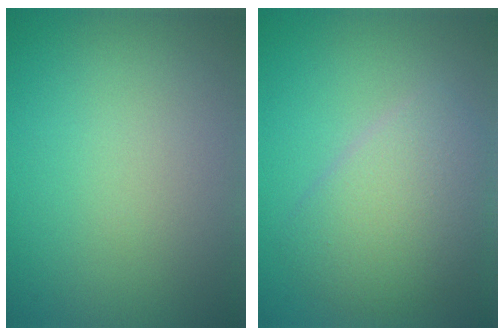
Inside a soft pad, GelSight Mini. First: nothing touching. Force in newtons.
{"total": 4.8, "press": 4.8, "slide": 0.1}